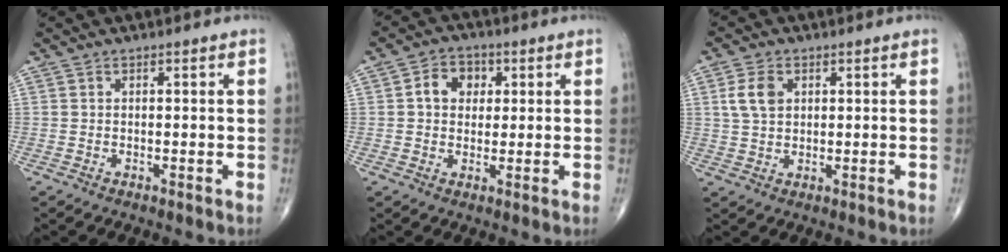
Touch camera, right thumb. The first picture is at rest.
{"total": 5.9, "force": [1.3, 4.7, 3.3], "torque": [-0.029, 0.007, 0.014]}
{"total": 5.2, "force": [1.5, 3.6, 3.5], "torque": [-0.062, -0.001, 0.029]}